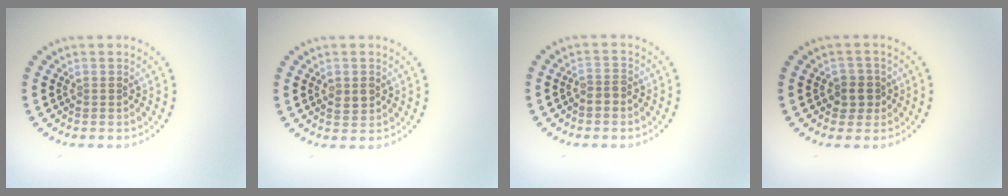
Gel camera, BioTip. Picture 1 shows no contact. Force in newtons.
{"total": 1.5, "press": 1.5, "slide": 0.1}
{"total": 1.7, "press": 1.3, "slide": 1.1}
{"total": 2.1, "press": 1.8, "slide": 1.0}